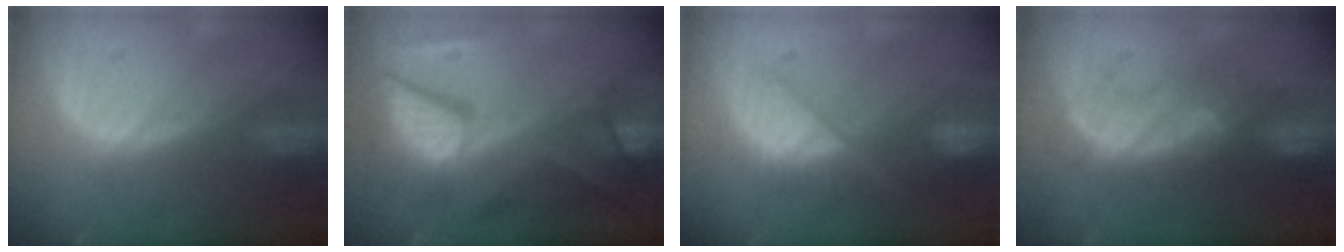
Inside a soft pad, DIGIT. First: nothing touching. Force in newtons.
{"total": 11.8, "press": 11.7, "slide": 1.3}
{"total": 9.7, "press": 8.3, "slide": 5.1}
{"total": 7.8, "press": 7.7, "slide": 1.5}